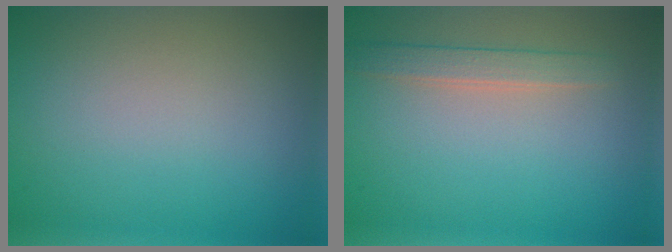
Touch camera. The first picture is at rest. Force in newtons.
{"total": 2.0, "press": 2.0, "slide": 0.2}